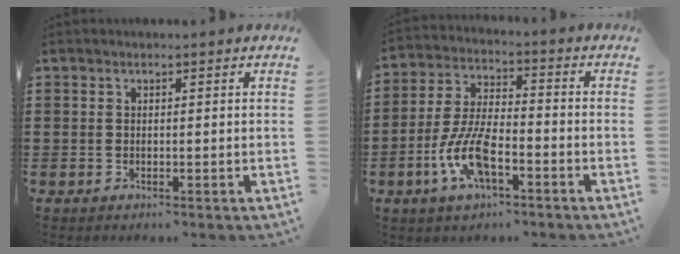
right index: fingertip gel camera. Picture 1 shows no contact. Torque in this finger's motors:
{"motor_torque": [2.14, 0.00, 1.05, 0.14]}